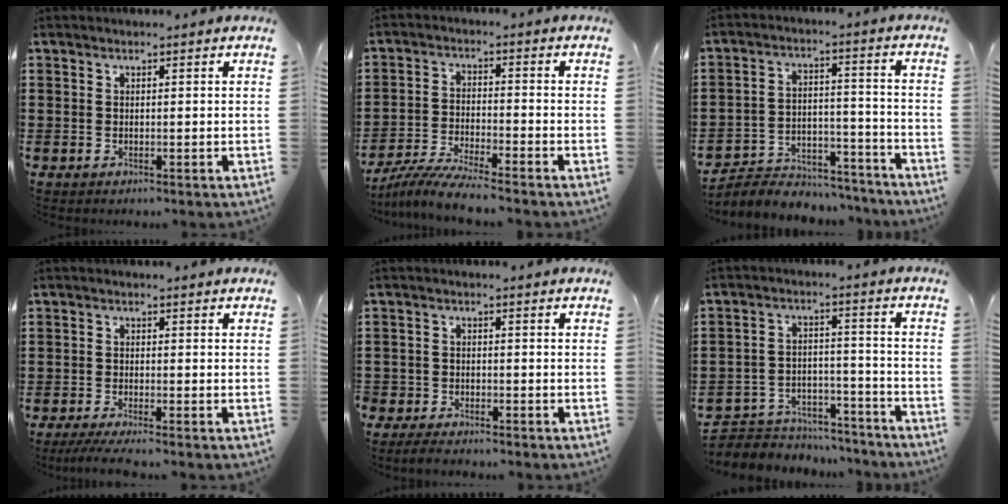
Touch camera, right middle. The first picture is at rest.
{"total": 5.6, "force": [-5.3, -0.2, 1.8], "torque": [-0.043, -0.016, -0.105]}
{"total": 5.7, "force": [-5.4, 1.5, 0.5], "torque": [-0.007, 0.018, -0.110]}
{"total": 2.3, "force": [-2.0, -0.1, 1.3], "torque": [-0.028, -0.004, -0.040]}
{"total": 2.4, "force": [-2.3, 0.6, 0.1], "torque": [-0.007, 0.002, -0.050]}
{"total": 5.4, "force": [-5.2, 1.6, 0.2], "torque": [-0.011, 0.016, -0.108]}